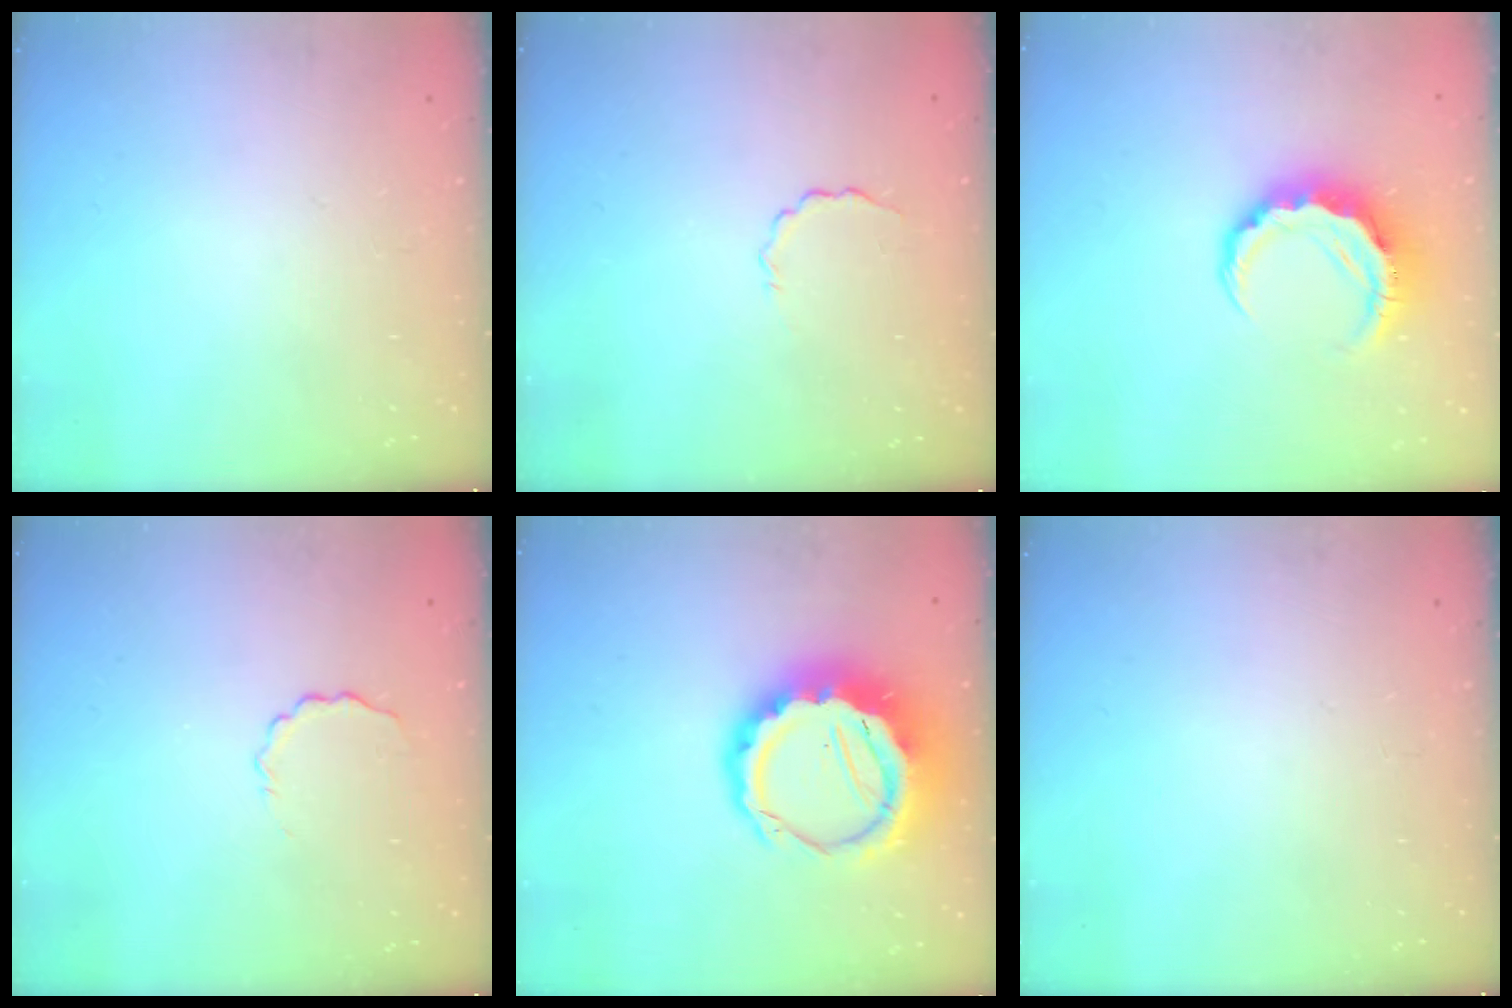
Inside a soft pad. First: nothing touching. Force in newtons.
{"total": 2.6, "press": 2.5, "slide": 0.8}
{"total": 8.4, "press": 8.3, "slide": 1.4}
{"total": 2.6, "press": 2.5, "slide": 0.8}
{"total": 13.2, "press": 12.9, "slide": 2.8}
{"total": 0.0}